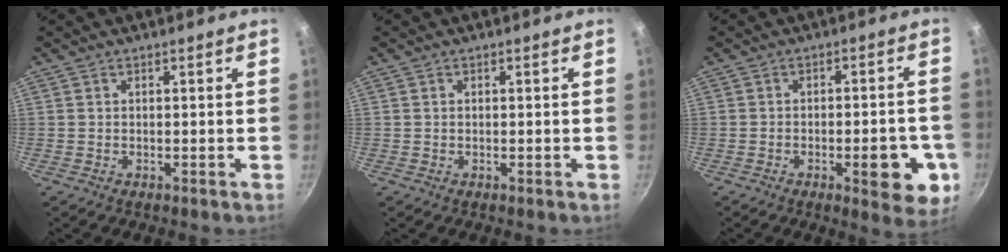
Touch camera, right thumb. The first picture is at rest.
{"total": 0.0}
{"total": 10.8, "force": [-3.5, 4.2, 9.4], "torque": [-0.086, 0.014, -0.042]}